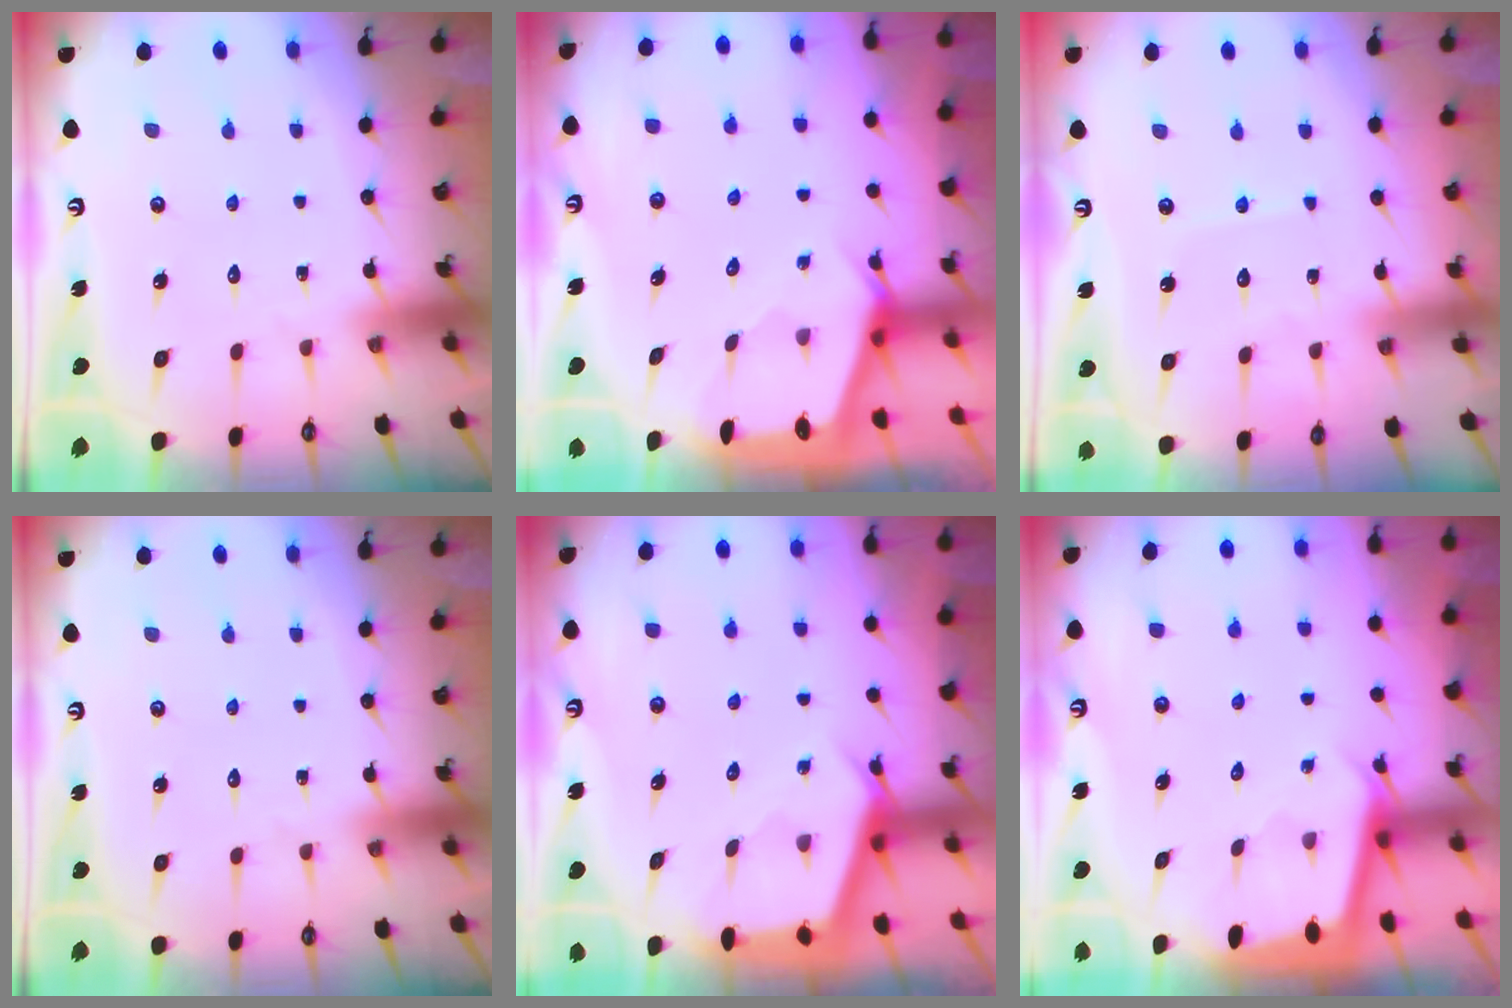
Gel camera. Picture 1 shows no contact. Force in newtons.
{"total": 2.2, "press": 2.2, "slide": 0.3}
{"total": 3.5, "press": 3.5, "slide": 0.4}
{"total": 0.0}
{"total": 2.9, "press": 2.9, "slide": 0.3}
{"total": 1.8, "press": 1.8, "slide": 0.1}